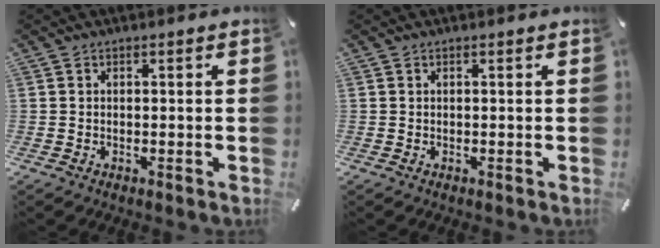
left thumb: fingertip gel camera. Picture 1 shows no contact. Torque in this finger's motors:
{"motor_torque": [0.00, 0.00, -0.02, -0.11, 0.01]}